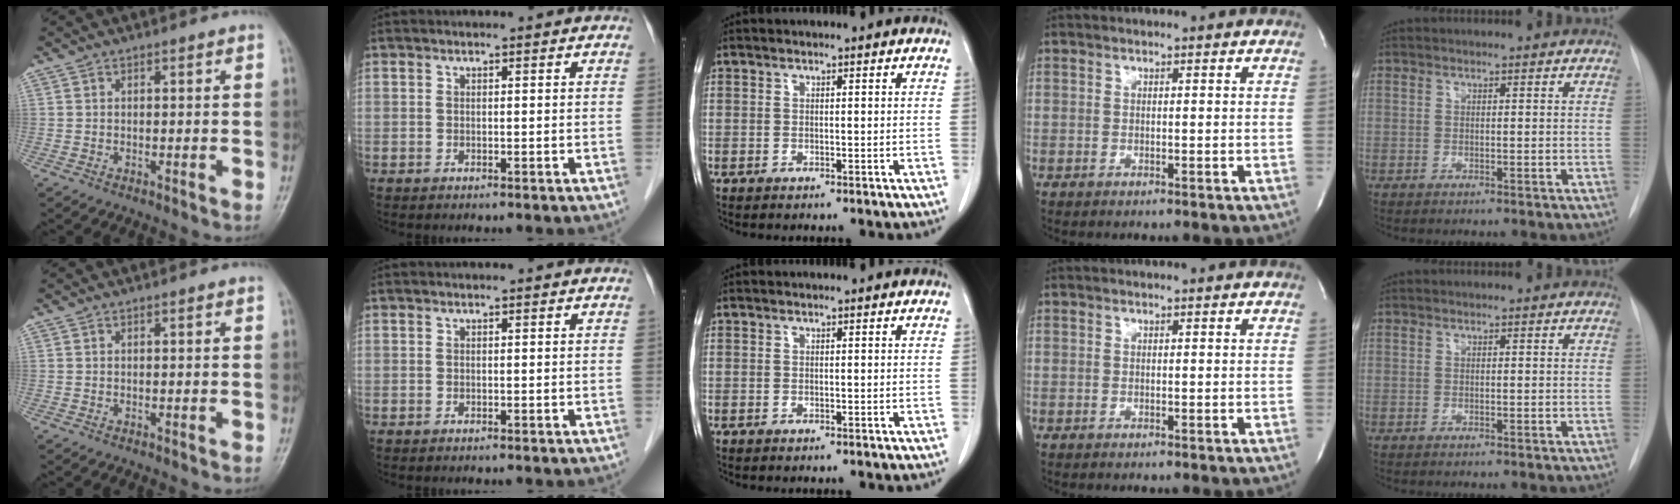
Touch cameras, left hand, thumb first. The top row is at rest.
{}